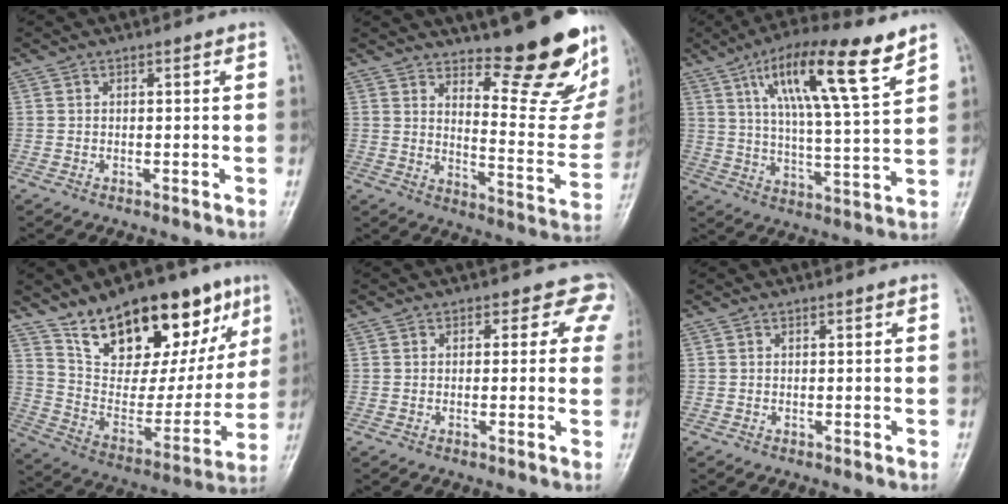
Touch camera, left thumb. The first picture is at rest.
{"total": 20.1, "force": [14.7, 6.0, 12.4], "torque": [-0.126, -0.130, 0.201]}
{"total": 16.8, "force": [9.4, 2.8, 13.7], "torque": [-0.223, -0.032, 0.161]}
{"total": 25.1, "force": [15.2, 11.9, 16.0], "torque": [-0.192, -0.049, 0.251]}
{"total": 4.7, "force": [3.3, 3.3, 0.4], "torque": [0.041, -0.010, 0.007]}
{"total": 0.0}